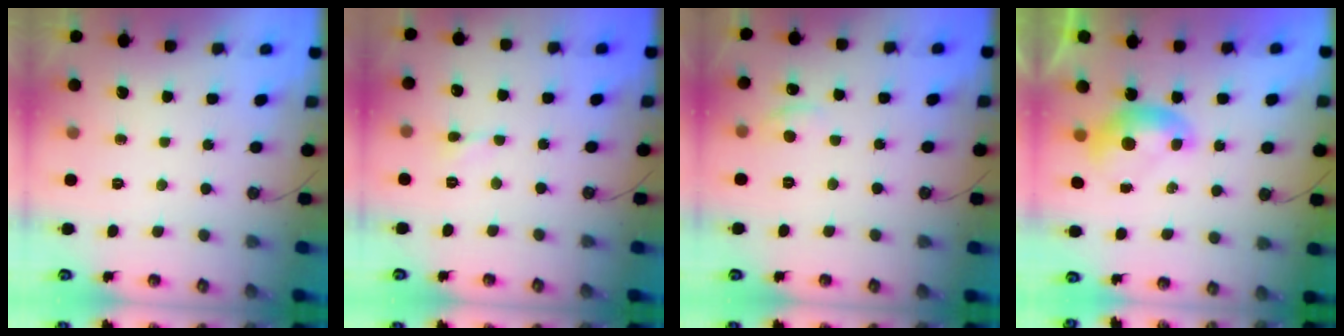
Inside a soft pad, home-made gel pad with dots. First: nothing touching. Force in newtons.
{"total": 0.0}
{"total": 1.7, "press": 1.7, "slide": 0.3}
{"total": 0.0}